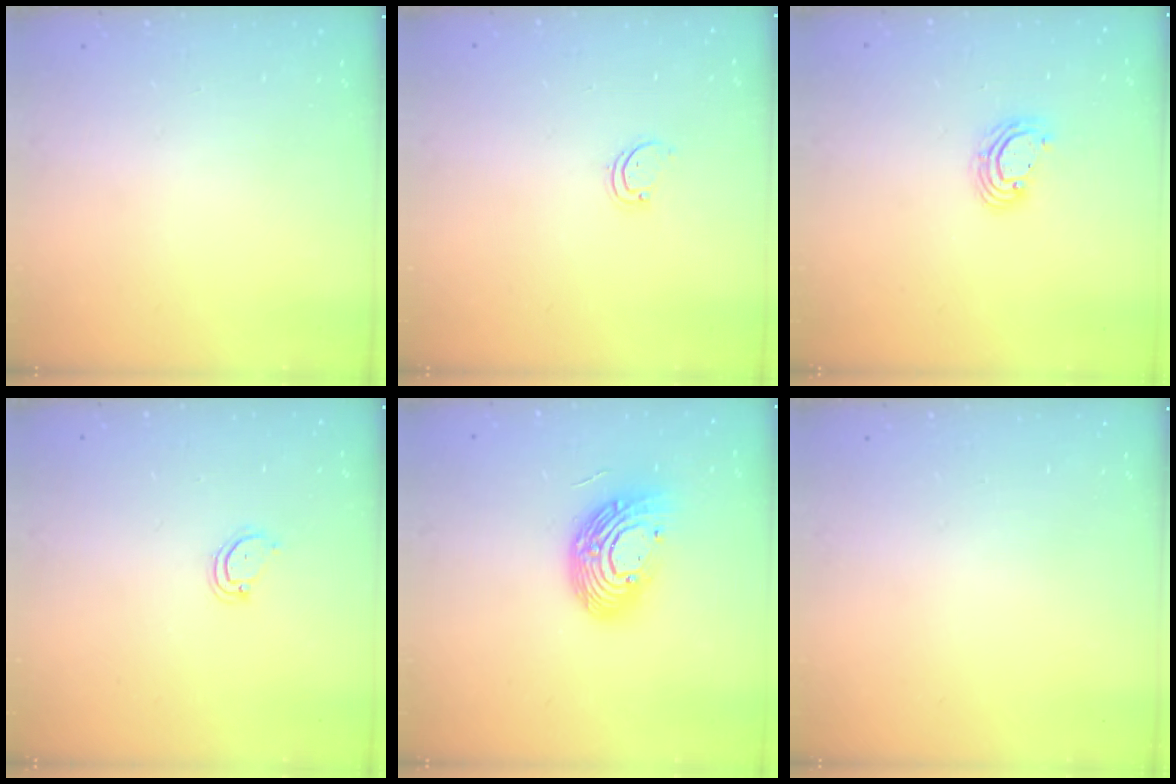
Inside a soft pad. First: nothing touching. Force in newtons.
{"total": 1.7, "press": 1.7, "slide": 0.3}
{"total": 5.1, "press": 5.1, "slide": 0.3}
{"total": 3.7, "press": 3.7, "slide": 0.4}
{"total": 14.7, "press": 14.7, "slide": 1.0}
{"total": 0.0}